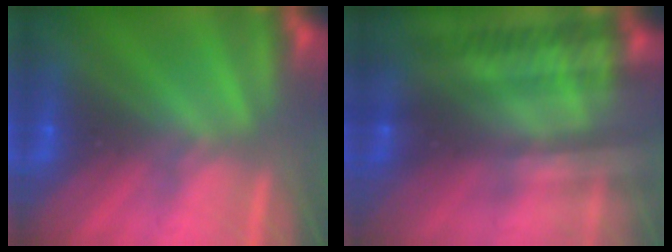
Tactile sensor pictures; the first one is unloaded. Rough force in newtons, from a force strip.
{"total": 2.3}